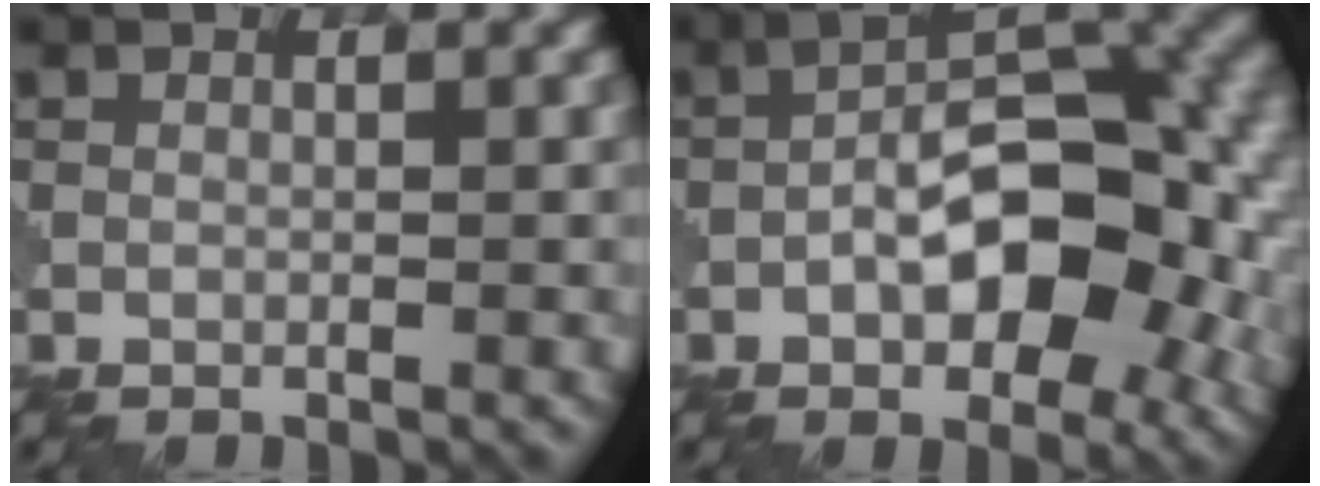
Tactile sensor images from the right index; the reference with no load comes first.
{"total": 11.4, "force": [-2.7, 5.6, 9.5], "torque": [-0.133, 0.011, -0.046]}